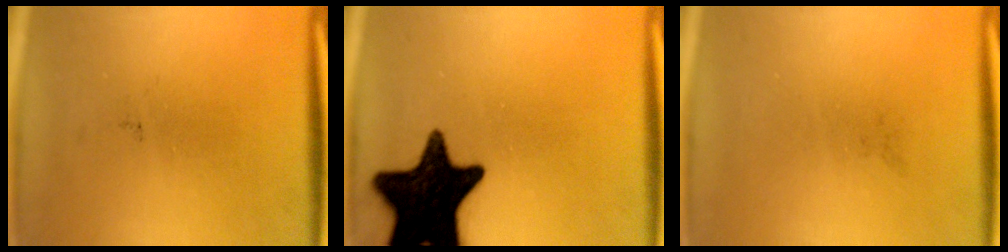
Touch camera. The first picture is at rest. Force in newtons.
{"total": 18.8}
{"total": 0.0}